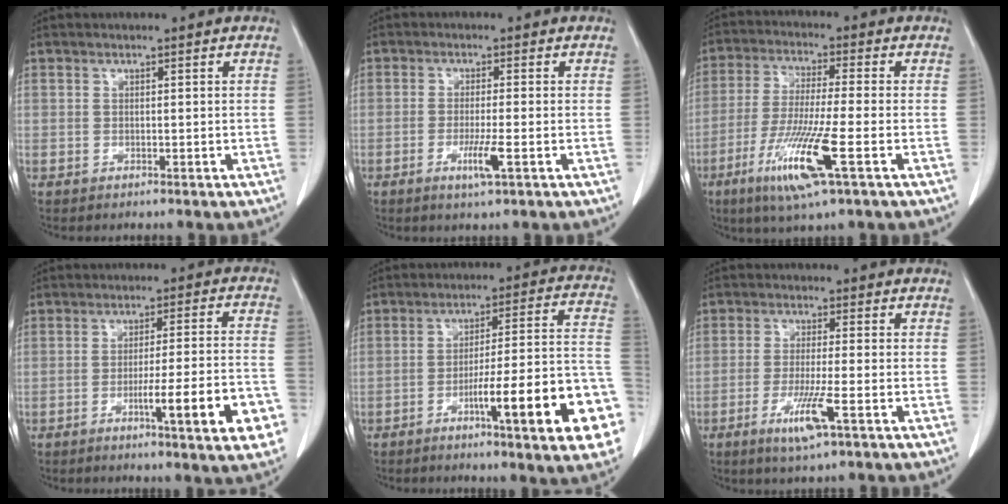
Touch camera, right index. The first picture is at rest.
{"total": 3.8, "force": [-1.5, -0.2, 3.5], "torque": [-0.069, -0.010, -0.028]}
{"total": 11.9, "force": [-5.1, 0.1, 10.8], "torque": [-0.222, -0.029, -0.095]}
{"total": 12.3, "force": [-5.0, 0.5, 11.3], "torque": [-0.149, -0.002, -0.066]}
{"total": 19.0, "force": [-7.6, 1.3, 17.4], "torque": [-0.175, 0.015, -0.104]}
{"total": 6.4, "force": [-2.9, 0.0, 5.7], "torque": [-0.110, -0.017, -0.052]}